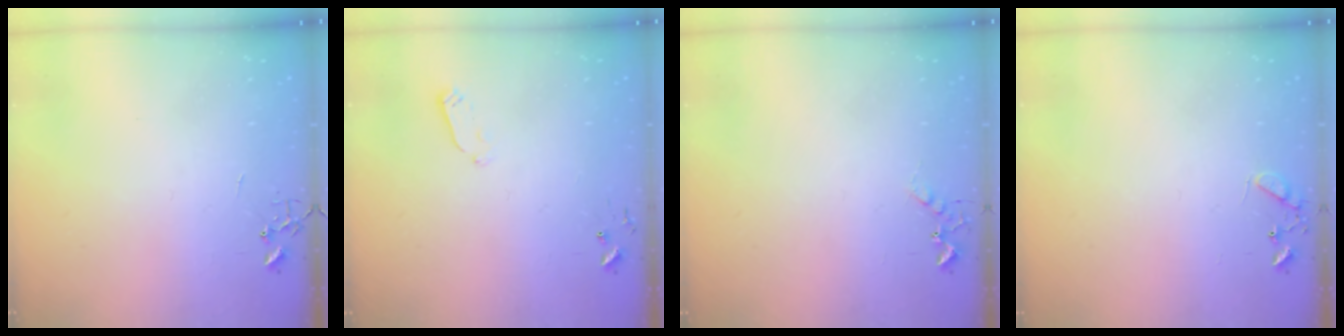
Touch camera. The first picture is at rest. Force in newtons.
{"total": 2.9, "press": 2.9, "slide": 0.4}
{"total": 5.2, "press": 5.1, "slide": 0.9}
{"total": 6.1, "press": 6.1, "slide": 0.5}